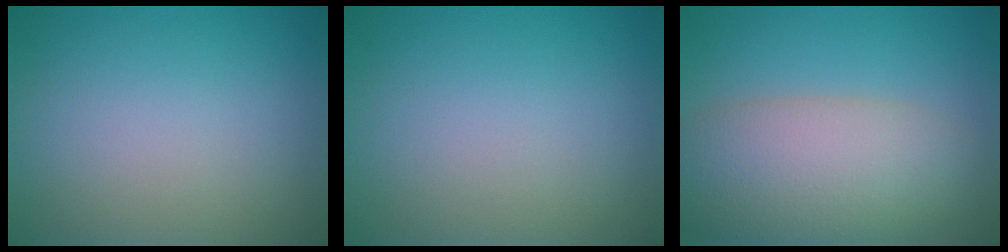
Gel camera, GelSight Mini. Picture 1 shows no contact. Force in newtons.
{"total": 0.0}
{"total": 8.4, "press": 8.4, "slide": 0.5}